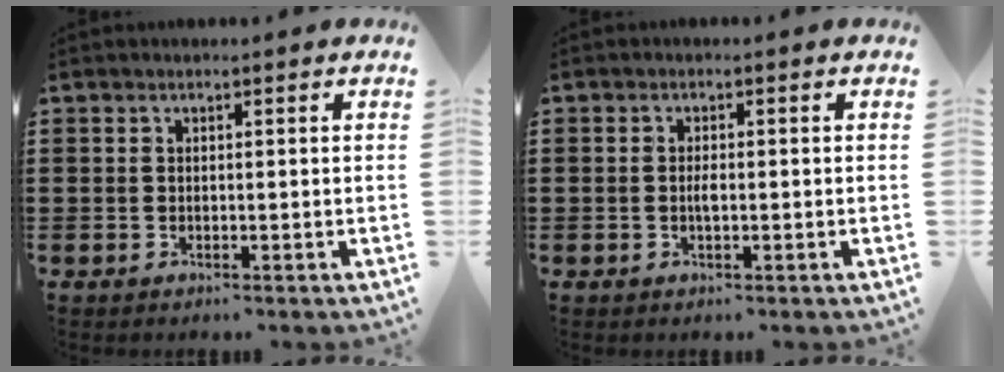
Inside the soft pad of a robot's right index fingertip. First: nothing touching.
{"total": 1.8, "force": [-0.2, 0.6, 1.7], "torque": [-0.031, 0.002, -0.005]}